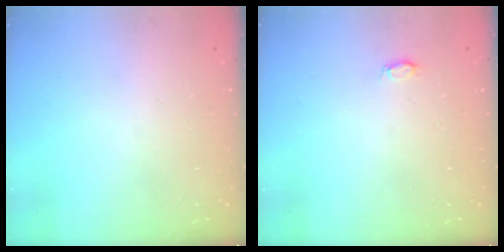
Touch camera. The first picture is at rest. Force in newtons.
{"total": 2.7, "press": 2.7, "slide": 0.3}